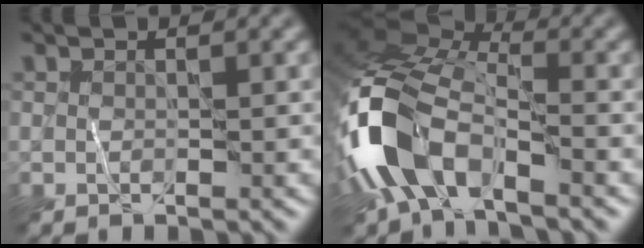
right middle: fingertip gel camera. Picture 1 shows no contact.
{"total": 11.5, "force": [-5.3, 6.1, 8.2], "torque": [-0.169, -0.005, -0.107]}